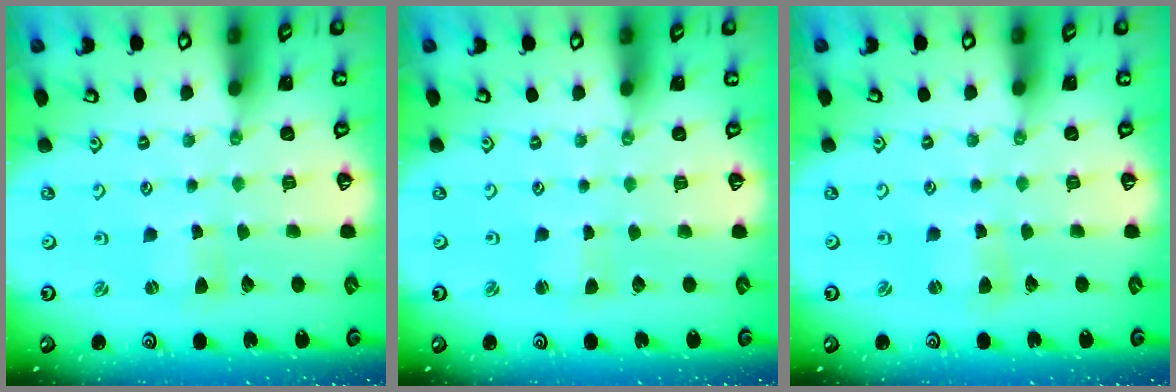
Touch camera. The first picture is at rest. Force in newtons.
{"total": 1.6, "press": 1.6, "slide": 0.3}
{"total": 2.5, "press": 2.5, "slide": 0.3}